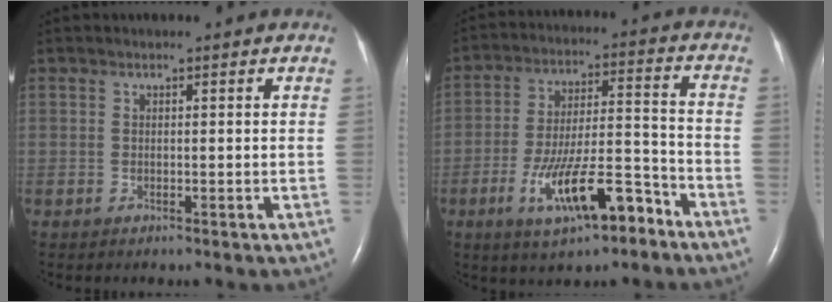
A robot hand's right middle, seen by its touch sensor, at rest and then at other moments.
{"total": 12.8, "force": [-7.2, 3.0, 10.2], "torque": [-0.179, 0.008, -0.116]}